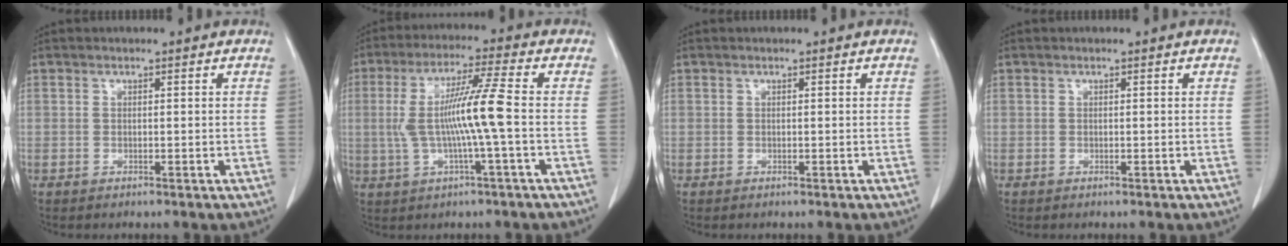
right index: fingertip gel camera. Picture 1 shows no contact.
{"total": 9.6, "force": [-0.5, -0.6, 9.6], "torque": [-0.192, 0.012, -0.008]}
{"total": 0.0}
{"total": 0.0}